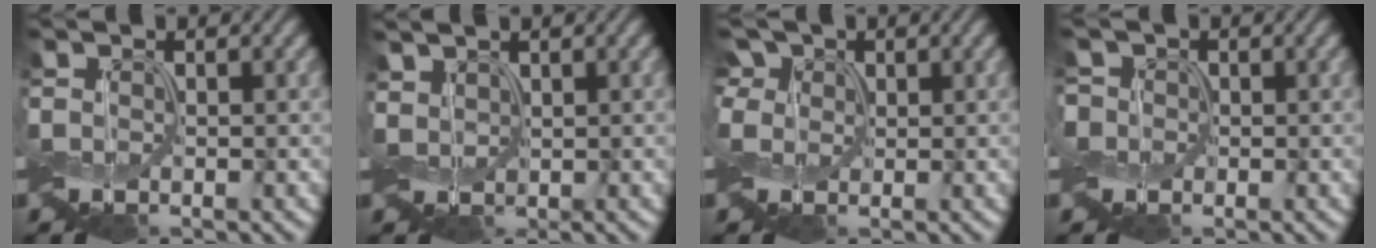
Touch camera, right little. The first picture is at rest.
{"total": 1.8, "force": [1.0, 1.2, 1.0], "torque": [-0.029, 0.008, 0.015]}
{"total": 3.1, "force": [1.8, 2.3, 1.0], "torque": [-0.035, 0.005, 0.037]}
{"total": 1.5, "force": [0.0, 1.5, 0.2], "torque": [-0.008, 0.008, -0.009]}